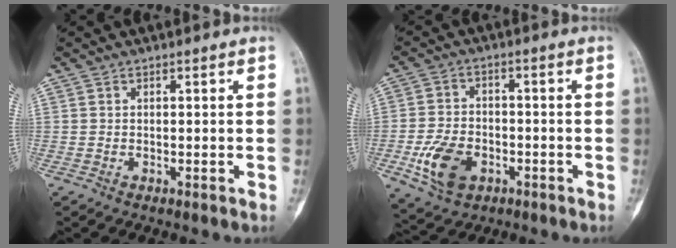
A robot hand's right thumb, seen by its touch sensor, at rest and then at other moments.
{"total": 9.9, "force": [-3.6, 6.6, 6.4], "torque": [-0.112, 0.013, -0.060]}